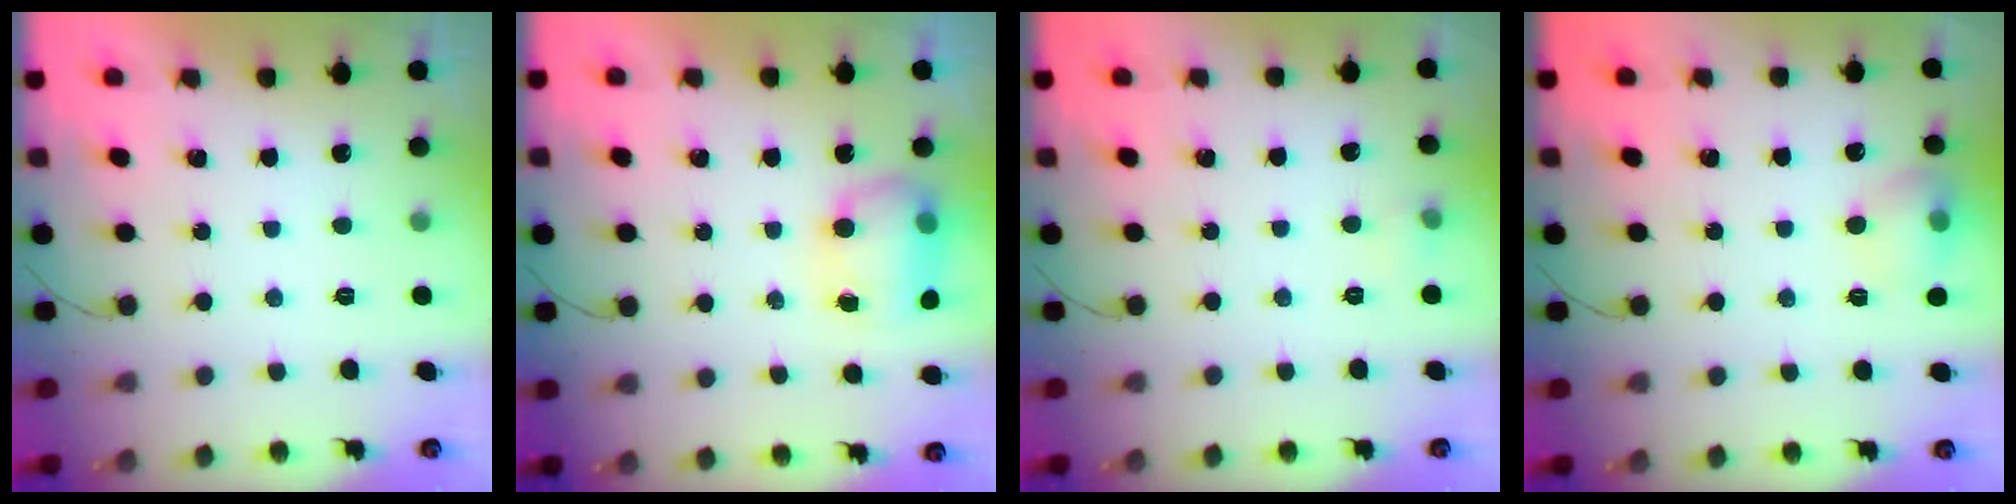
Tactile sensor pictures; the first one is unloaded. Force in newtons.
{"total": 11.7, "press": 9.3, "slide": 7.1}
{"total": 4.3, "press": 4.0, "slide": 1.4}
{"total": 9.3, "press": 9.2, "slide": 1.4}